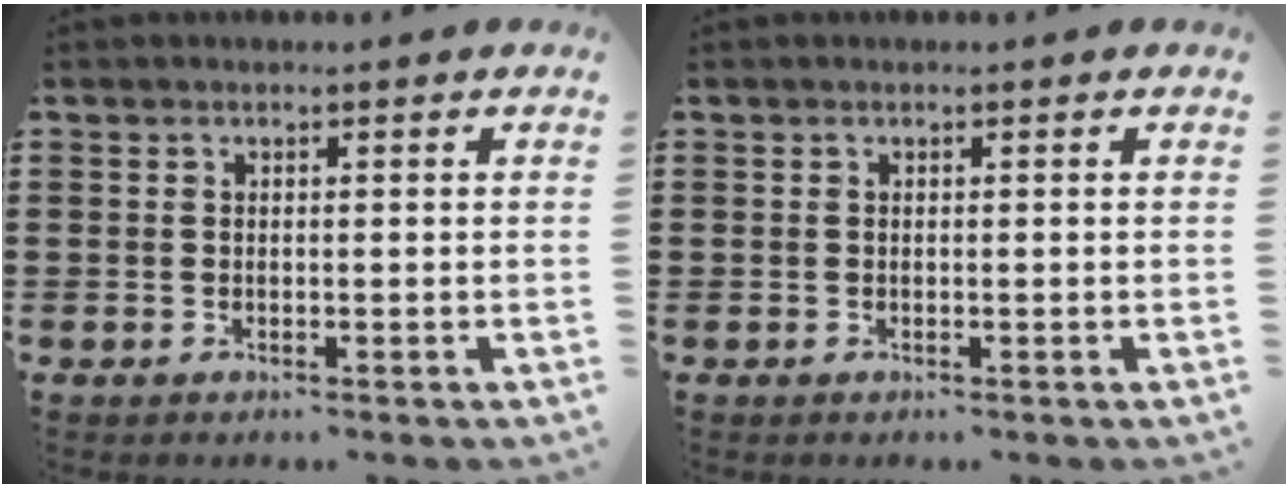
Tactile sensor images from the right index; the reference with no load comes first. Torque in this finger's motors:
{"motor_torque": [0.00, 0.00, 0.00, 0.00]}